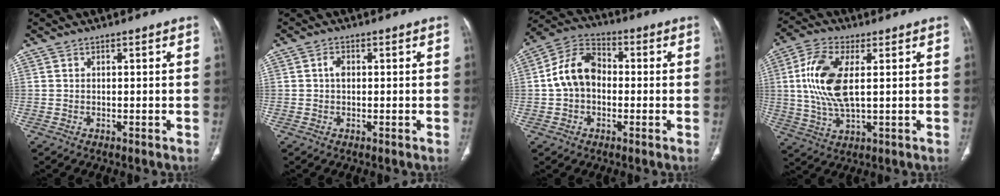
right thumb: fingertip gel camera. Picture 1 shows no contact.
{"total": 1.7, "force": [0.2, 1.2, 1.2], "torque": [-0.016, 0.005, 0.001]}
{"total": 10.5, "force": [-0.3, 7.7, 7.1], "torque": [-0.118, 0.032, -0.020]}
{"total": 12.4, "force": [2.0, 5.4, 10.9], "torque": [-0.239, -0.002, 0.041]}